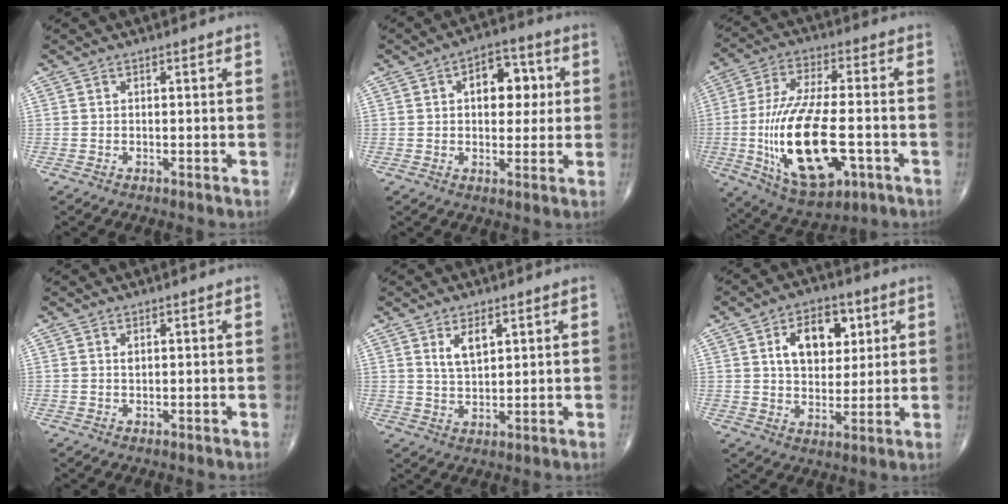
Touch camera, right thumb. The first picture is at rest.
{"total": 9.7, "force": [2.1, 6.0, 7.4], "torque": [-0.064, 0.008, 0.026]}
{"total": 20.8, "force": [-4.5, 8.8, 18.3], "torque": [-0.357, 0.005, -0.060]}
{"total": 0.8, "force": [0.3, 0.5, 0.6], "torque": [-0.008, -0.001, 0.007]}
{"total": 7.1, "force": [3.2, 3.8, 5.0], "torque": [-0.067, -0.025, 0.062]}
{"total": 11.8, "force": [3.9, 7.5, 8.1], "torque": [-0.085, -0.009, 0.064]}